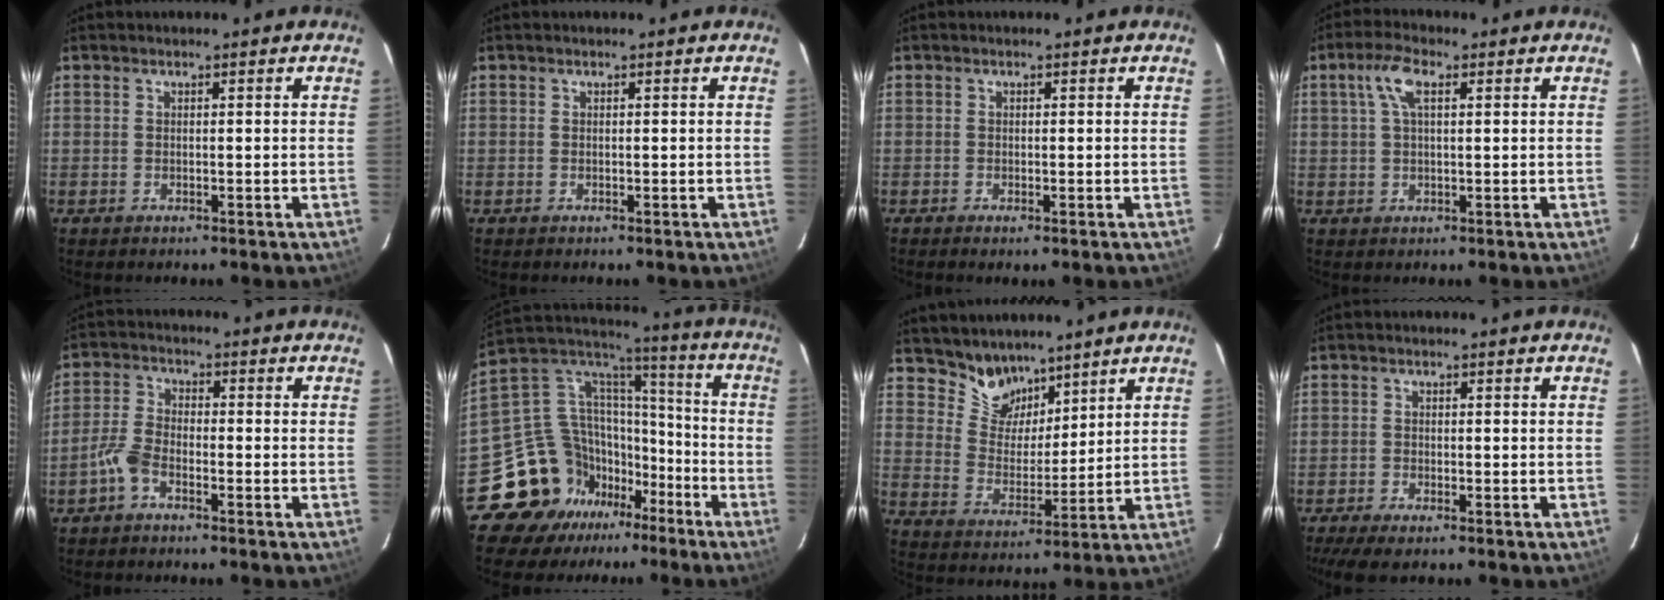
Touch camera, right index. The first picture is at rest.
{"total": 0.0}
{"total": 0.8, "force": [-0.4, 0.1, 0.6], "torque": [-0.013, -0.002, -0.008]}
{"total": 5.2, "force": [1.9, 2.0, 4.4], "torque": [-0.088, 0.014, 0.036]}
{"total": 4.3, "force": [-2.8, 1.8, 2.7], "torque": [-0.066, 0.011, -0.060]}
{"total": 17.2, "force": [-12.1, 12.0, 2.7], "torque": [-0.084, 0.076, -0.205]}
{"total": 8.3, "force": [6.7, 4.5, 1.8], "torque": [-0.031, 0.006, 0.126]}
{"total": 5.4, "force": [-4.4, 1.1, 3.0], "torque": [-0.073, -0.019, -0.078]}